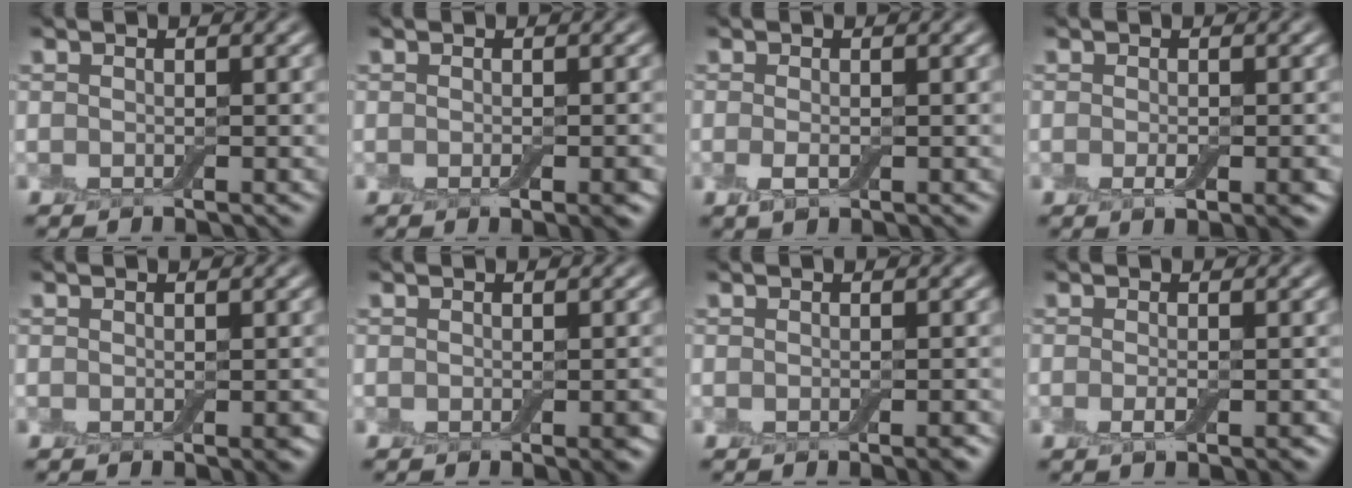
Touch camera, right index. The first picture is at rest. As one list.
[{"total": 1.4, "force": [-0.5, 0.3, 1.3], "torque": [-0.017, -0.005, -0.007]}, {"total": 1.6, "force": [-0.4, 0.7, 1.4], "torque": [-0.031, -0.007, -0.009]}, {"total": 2.1, "force": [-0.6, 0.7, 1.9], "torque": [-0.027, -0.007, -0.008]}, {"total": 0.8, "force": [-0.2, 0.2, 0.7], "torque": [-0.008, -0.003, -0.002]}, {"total": 1.1, "force": [-0.4, 0.2, 1.0], "torque": [-0.011, -0.003, -0.004]}, {"total": 1.0, "force": [-0.4, 0.1, 0.9], "torque": [-0.012, -0.002, -0.007]}, {"total": 1.9, "force": [-0.6, 0.5, 1.7], "torque": [-0.028, -0.004, -0.013]}]